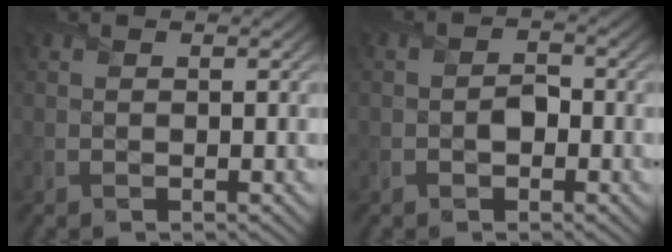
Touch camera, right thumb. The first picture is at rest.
{"total": 1.9, "force": [-0.7, 1.5, 0.9], "torque": [-0.015, 0.001, -0.015]}